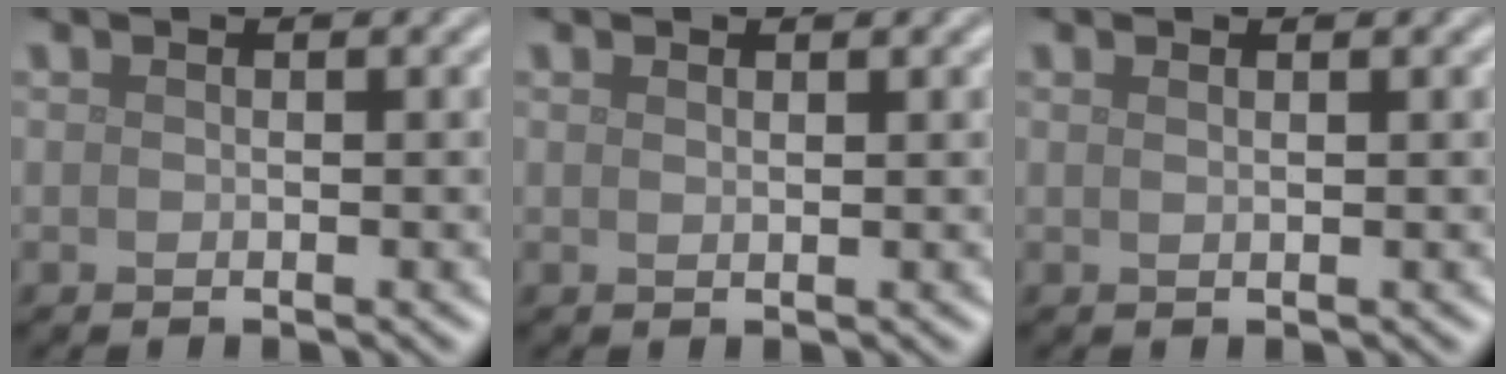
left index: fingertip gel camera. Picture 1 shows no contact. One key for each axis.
{"total": 0.6, "fx": 0.5, "fy": 0.1, "fz": 0.3, "tx": -0.001, "ty": 0.001, "tz": 0.009}
{"total": 1.4, "fx": 0.8, "fy": 0.6, "fz": 1.0, "tx": -0.003, "ty": -0.001, "tz": -0.002}